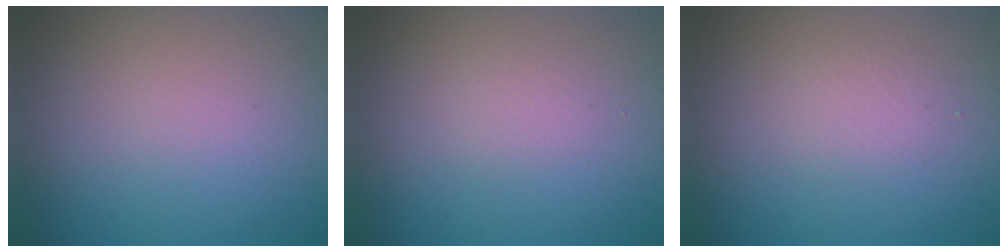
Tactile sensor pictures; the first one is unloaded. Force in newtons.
{"total": 0.8, "press": 0.8, "slide": 0.1}
{"total": 1.4, "press": 1.4, "slide": 0.1}